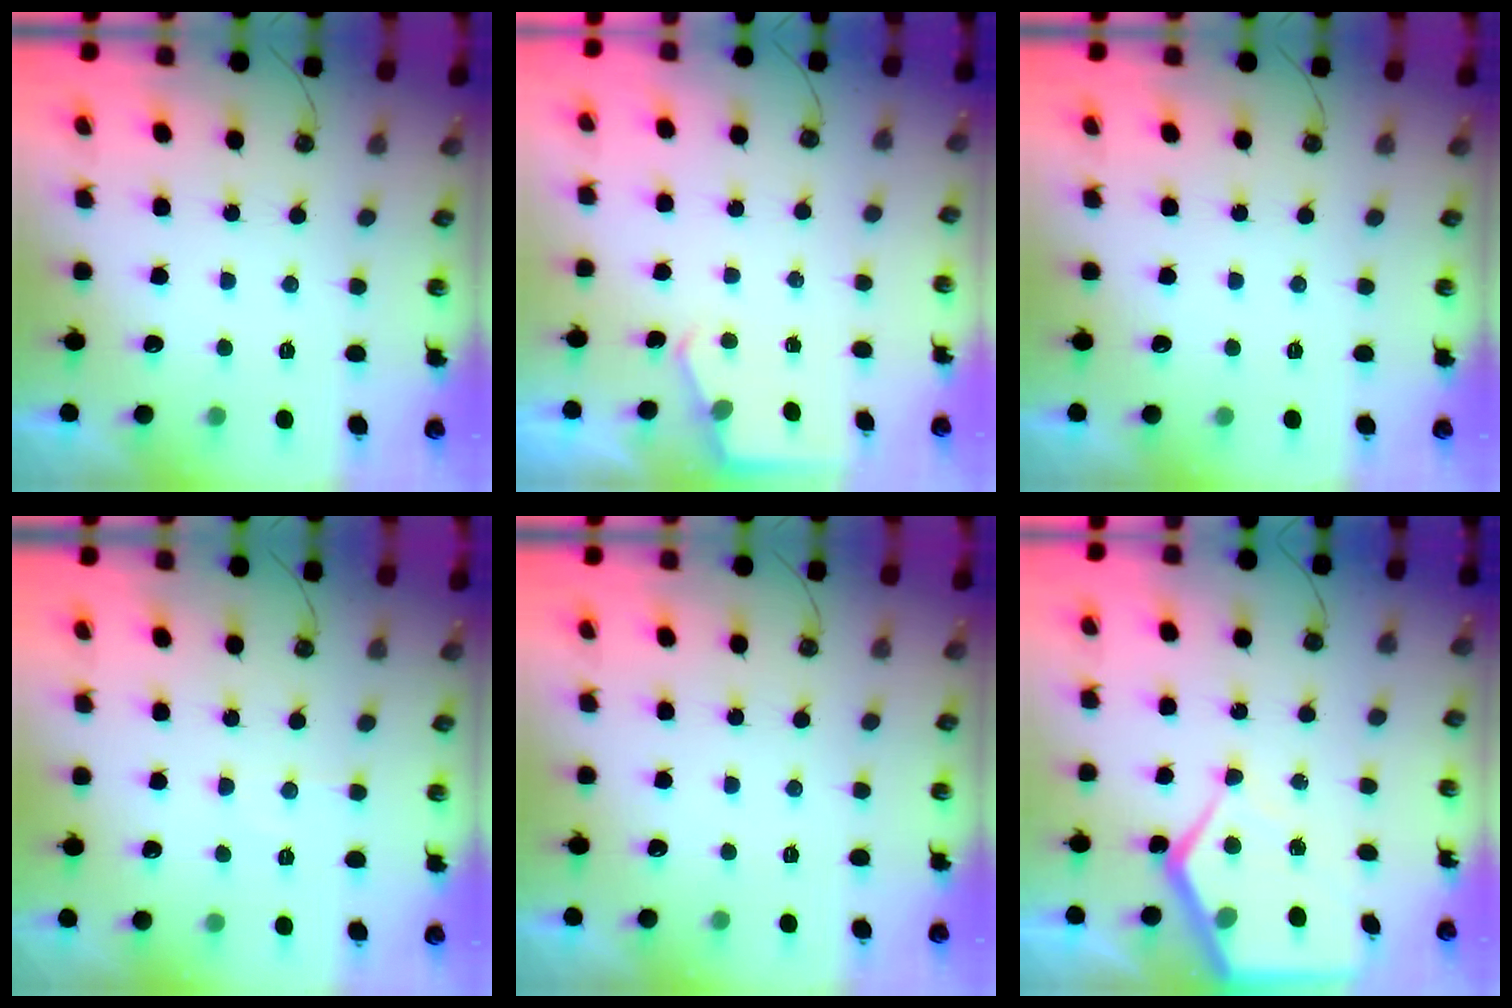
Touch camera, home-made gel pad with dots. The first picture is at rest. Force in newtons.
{"total": 2.3, "press": 2.3, "slide": 0.3}
{"total": 0.0}
{"total": 5.3, "press": 5.3, "slide": 0.5}
{"total": 0.0}
{"total": 9.7, "press": 9.7, "slide": 0.9}